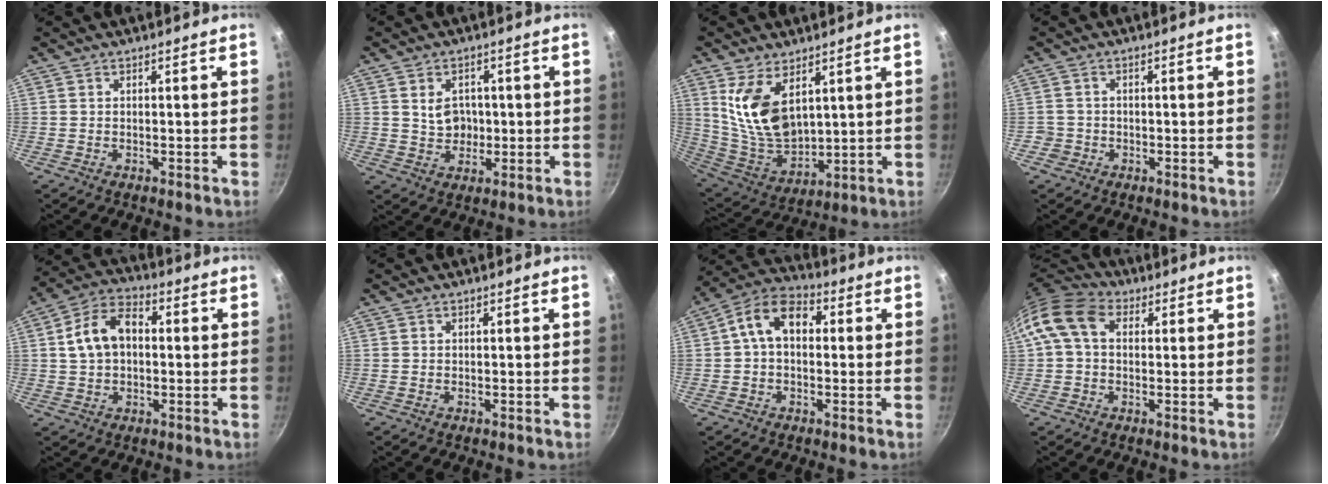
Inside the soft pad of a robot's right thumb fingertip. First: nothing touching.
{"total": 5.4, "force": [0.6, 4.4, 3.1], "torque": [-0.026, -0.001, 0.012]}
{"total": 13.7, "force": [5.4, 7.7, 9.9], "torque": [-0.171, -0.053, 0.123]}
{"total": 2.3, "force": [-1.0, 2.1, 0.3], "torque": [0.007, 0.017, -0.013]}
{"total": 10.7, "force": [1.0, 7.2, 7.8], "torque": [-0.124, 0.028, 0.005]}
{"total": 0.0}
{"total": 10.0, "force": [1.3, 6.8, 7.2], "torque": [-0.100, 0.030, 0.002]}
{"total": 10.8, "force": [2.2, 7.8, 7.1], "torque": [-0.122, 0.022, 0.020]}